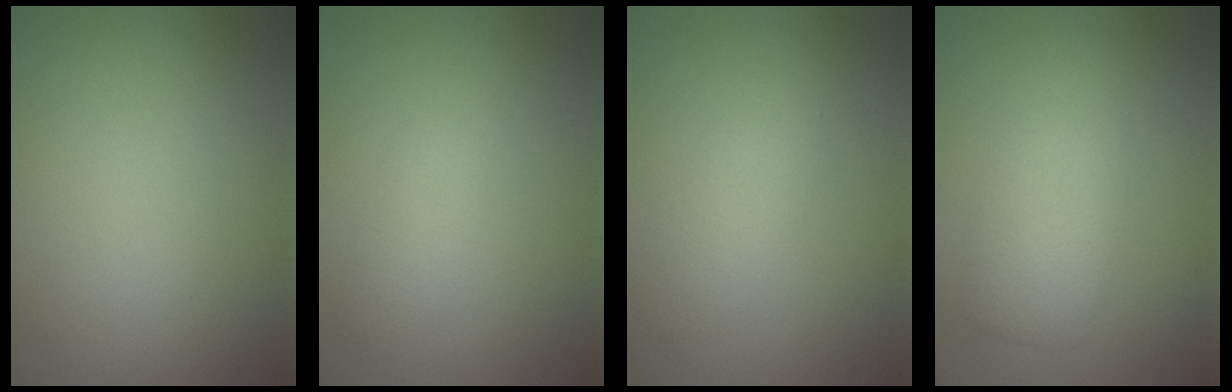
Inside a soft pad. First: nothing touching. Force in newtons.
{"total": 1.8, "press": 1.8, "slide": 0.1}
{"total": 2.8, "press": 2.8, "slide": 0.1}
{"total": 4.0, "press": 4.0, "slide": 0.1}